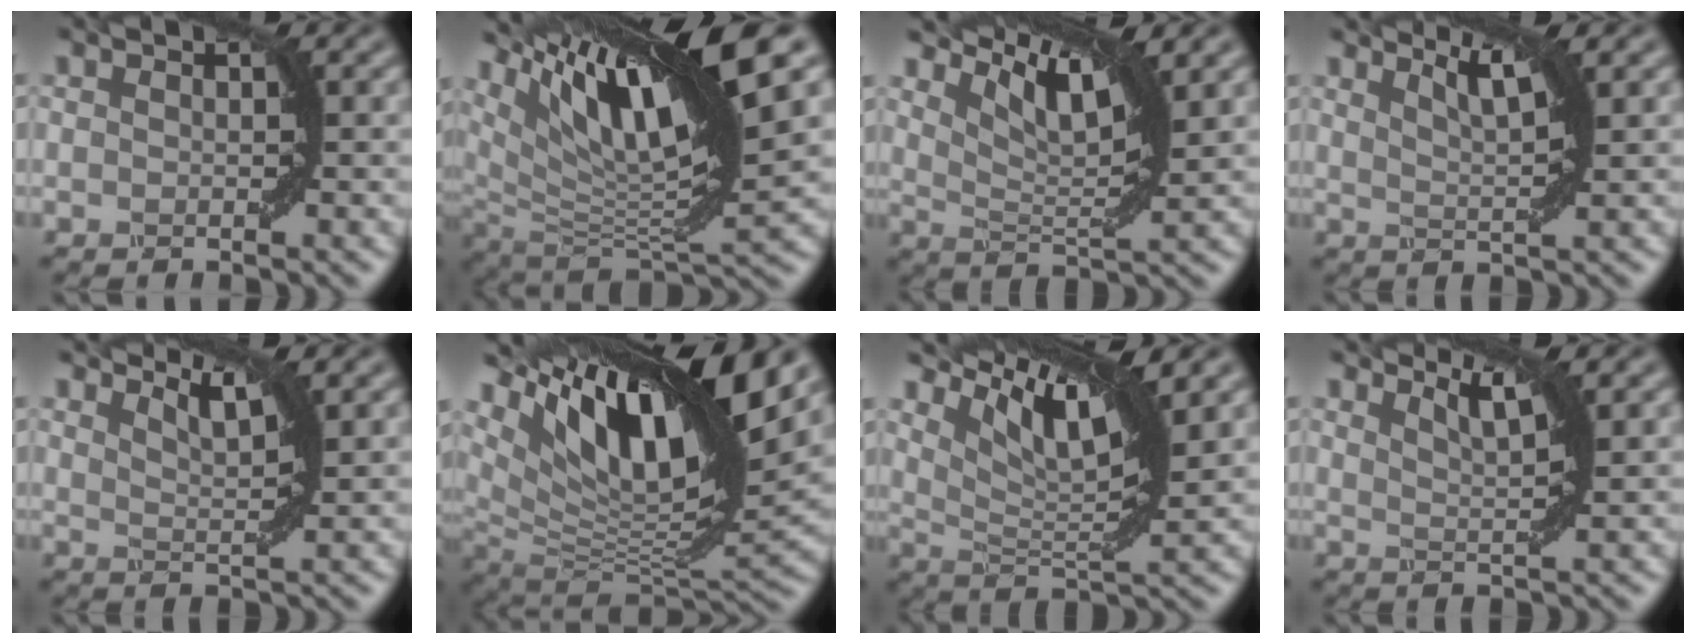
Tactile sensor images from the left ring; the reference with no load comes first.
{"total": 13.7, "force": [6.4, 3.4, 11.6], "torque": [-0.195, 0.011, 0.122]}
{"total": 6.2, "force": [3.7, 1.7, 4.7], "torque": [-0.090, 0.004, 0.071]}
{"total": 2.9, "force": [1.9, 0.6, 2.2], "torque": [-0.031, 0.003, 0.032]}
{"total": 3.0, "force": [2.4, 0.6, 1.6], "torque": [-0.028, 0.002, 0.034]}
{"total": 13.8, "force": [6.9, 4.6, 11.1], "torque": [-0.189, 0.006, 0.131]}
{"total": 7.9, "force": [4.8, 1.9, 6.0], "torque": [-0.111, 0.003, 0.094]}
{"total": 2.9, "force": [2.1, 0.6, 1.9], "torque": [-0.029, 0.002, 0.034]}